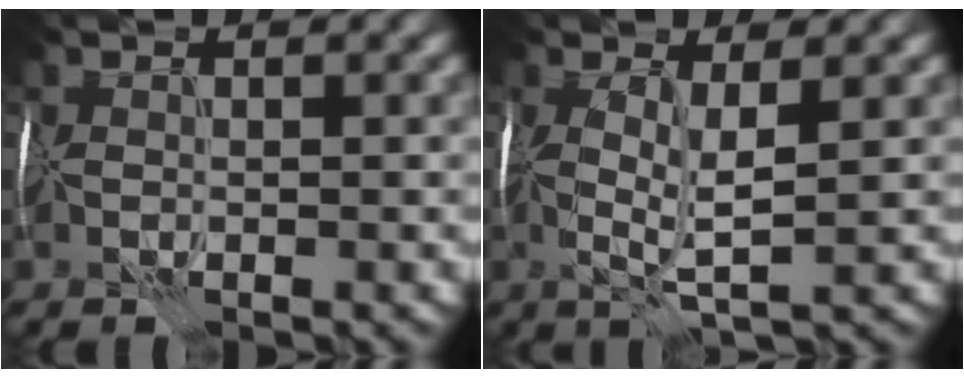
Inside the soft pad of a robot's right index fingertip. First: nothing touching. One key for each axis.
{"total": 3.5, "fx": 0.2, "fy": 0.6, "fz": 3.5, "tx": -0.073, "ty": -0.005, "tz": 0.003}